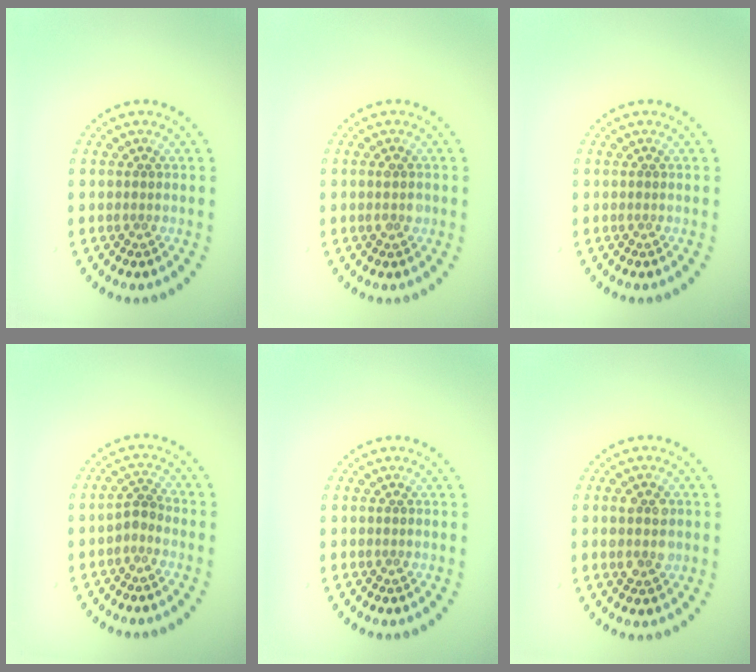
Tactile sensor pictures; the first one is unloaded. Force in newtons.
{"total": 1.1, "press": 1.1, "slide": 0.1}
{"total": 0.0}
{"total": 1.4, "press": 1.1, "slide": 0.9}
{"total": 0.0}
{"total": 2.9, "press": 2.8, "slide": 0.3}